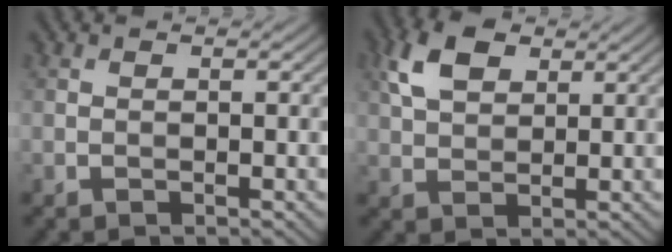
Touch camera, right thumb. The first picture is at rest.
{"total": 6.1, "force": [2.8, 3.6, 4.1], "torque": [-0.097, 0.011, 0.051]}